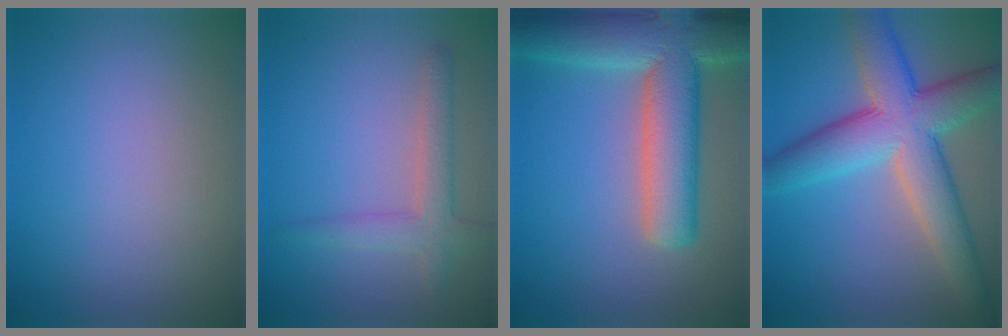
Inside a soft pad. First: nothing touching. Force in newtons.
{"total": 3.0, "press": 3.0, "slide": 0.2}
{"total": 10.2, "press": 10.2, "slide": 0.8}
{"total": 9.2, "press": 9.2, "slide": 0.8}